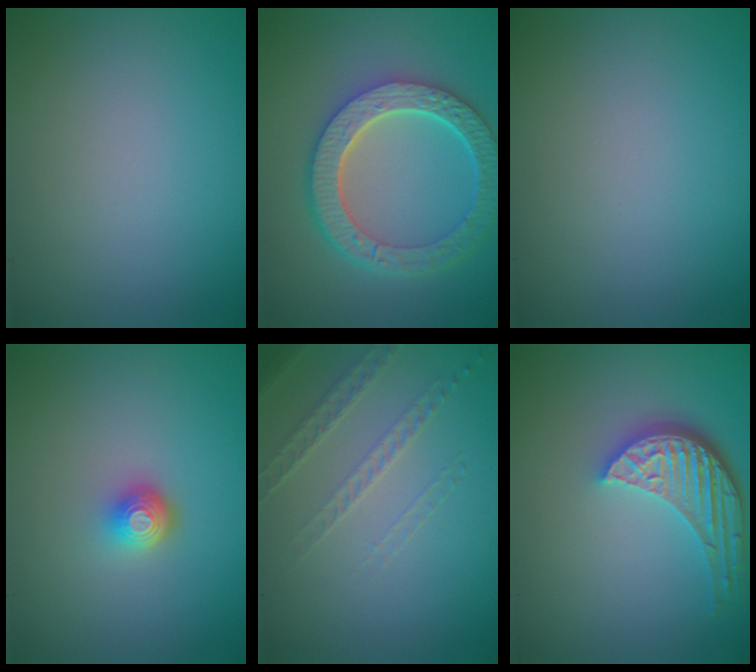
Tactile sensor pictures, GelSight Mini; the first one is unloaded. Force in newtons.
{"total": 6.4, "press": 4.9, "slide": 4.1}
{"total": 0.0}
{"total": 2.1, "press": 1.5, "slide": 1.5}
{"total": 1.4, "press": 1.0, "slide": 0.9}
{"total": 5.0, "press": 3.8, "slide": 3.3}